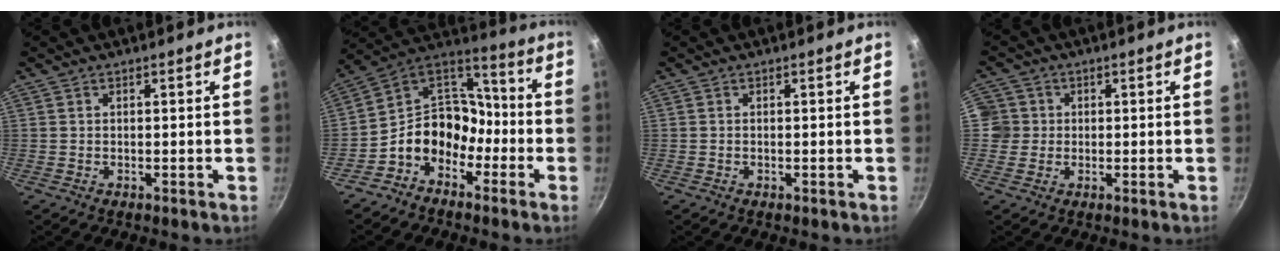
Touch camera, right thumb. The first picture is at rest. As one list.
[{"total": 13.2, "force": [-6.1, 10.0, 6.1], "torque": [-0.054, 0.081, -0.135]}, {"total": 0.0}, {"total": 4.8, "force": [0.3, 4.7, 0.9], "torque": [0.020, 0.006, -0.004]}]